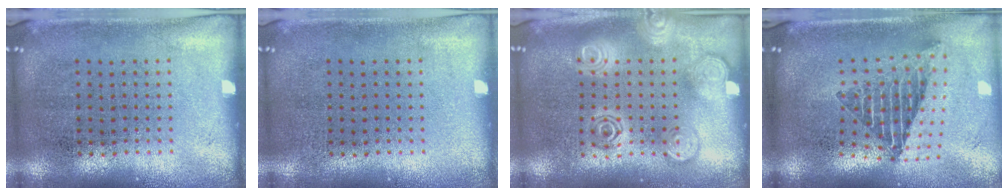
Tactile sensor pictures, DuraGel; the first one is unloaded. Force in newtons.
{"total": 0.0}
{"total": 1.9, "press": 1.9, "slide": 0.2}
{"total": 2.2, "press": 1.6, "slide": 1.6}